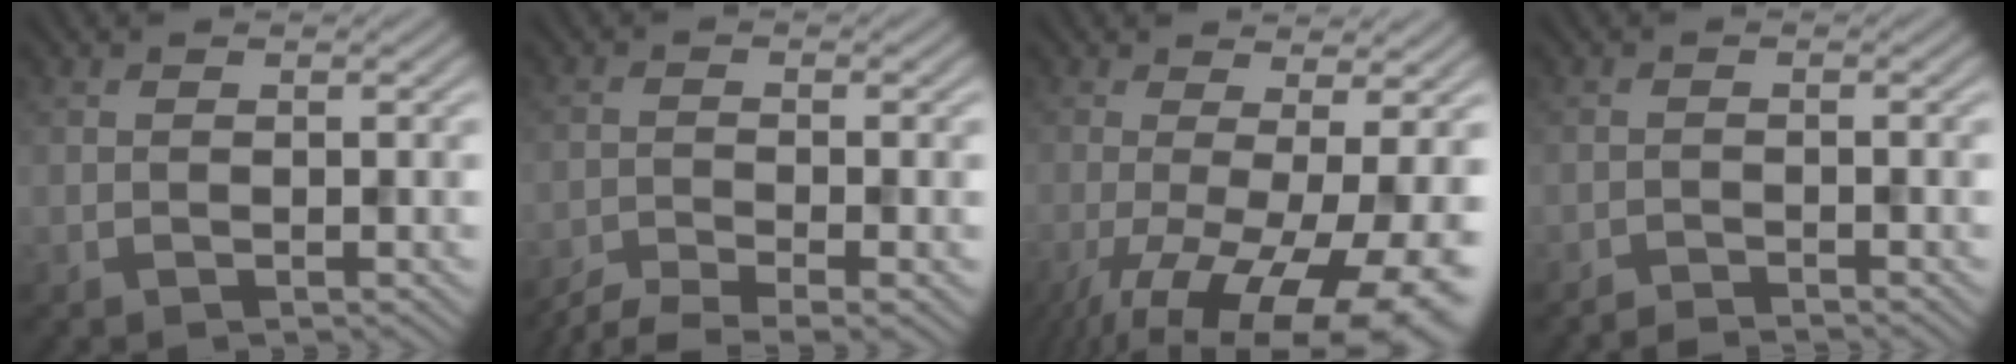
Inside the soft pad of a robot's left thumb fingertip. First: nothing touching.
{"total": 5.3, "force": [-4.4, 0.8, 2.8], "torque": [-0.055, -0.009, -0.086]}
{"total": 14.7, "force": [-5.9, 4.2, 12.8], "torque": [-0.217, -0.024, -0.076]}
{"total": 1.4, "force": [-1.4, 0.0, 0.3], "torque": [-0.001, 0.000, -0.031]}